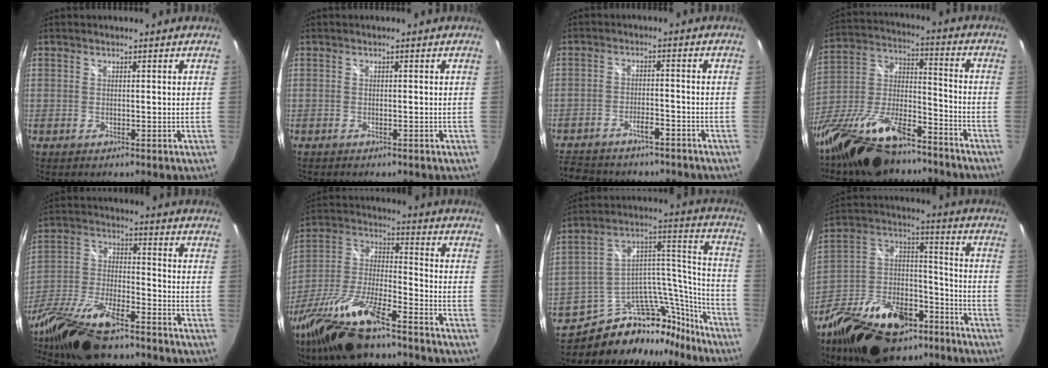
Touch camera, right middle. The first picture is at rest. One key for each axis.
{"total": 0.6, "fx": -0.6, "fy": 0.2, "fz": 0.2, "tx": -0.005, "ty": 0.000, "tz": -0.010}
{"total": 10.4, "fx": -8.9, "fy": 3.7, "fz": 4.1, "tx": -0.103, "ty": 0.000, "tz": -0.131}
{"total": 22.7, "fx": -16.8, "fy": 7.7, "fz": 13.2, "tx": -0.267, "ty": -0.016, "tz": -0.291}
{"total": 21.4, "fx": -16.2, "fy": 5.7, "fz": 12.7, "tx": -0.271, "ty": -0.047, "tz": -0.292}
{"total": 19.7, "fx": -13.9, "fy": 4.7, "fz": 13.1, "tx": -0.271, "ty": -0.023, "tz": -0.261}
{"total": 24.0, "fx": -19.3, "fy": 10.9, "fz": 9.2, "tx": -0.135, "ty": 0.083, "tz": -0.277}
{"total": 25.8, "fx": -16.2, "fy": 13.8, "fz": 14.6, "tx": -0.291, "ty": 0.026, "tz": -0.262}